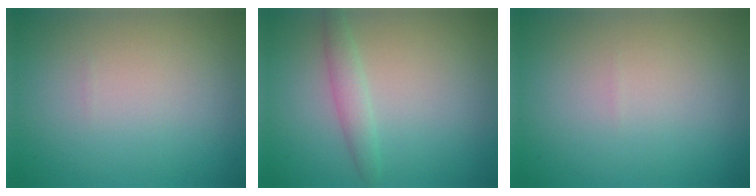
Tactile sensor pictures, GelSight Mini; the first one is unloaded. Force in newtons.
{"total": 1.9, "press": 1.9, "slide": 0.1}
{"total": 0.0}